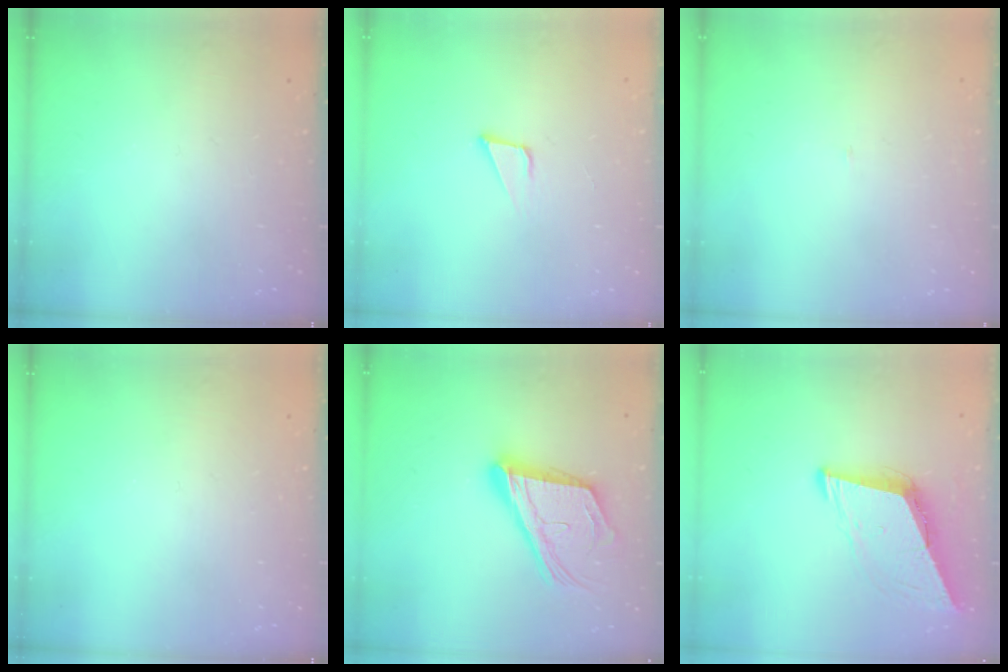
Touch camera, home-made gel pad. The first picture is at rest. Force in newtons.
{"total": 2.2, "press": 2.2, "slide": 0.2}
{"total": 2.1, "press": 2.1, "slide": 0.1}
{"total": 0.0}
{"total": 19.7, "press": 19.6, "slide": 2.3}
{"total": 8.8, "press": 8.1, "slide": 3.6}